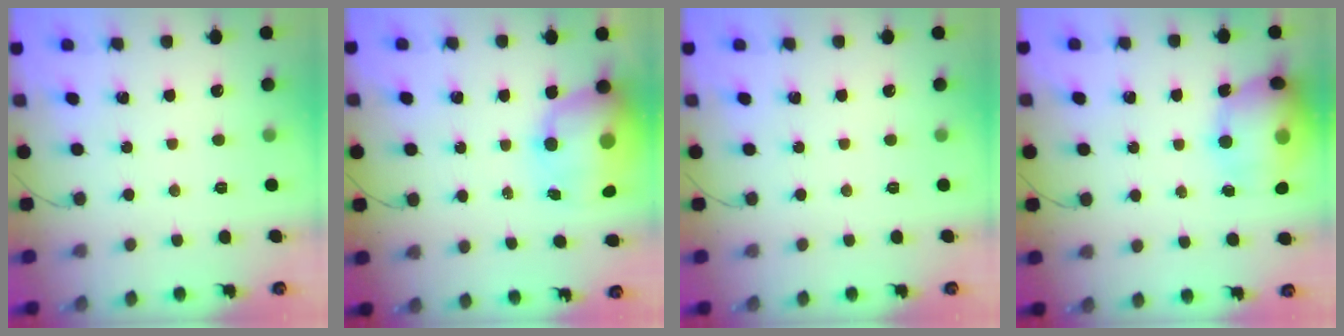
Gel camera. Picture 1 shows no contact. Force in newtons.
{"total": 15.1, "press": 14.6, "slide": 3.9}
{"total": 0.0}
{"total": 19.0, "press": 16.9, "slide": 8.7}